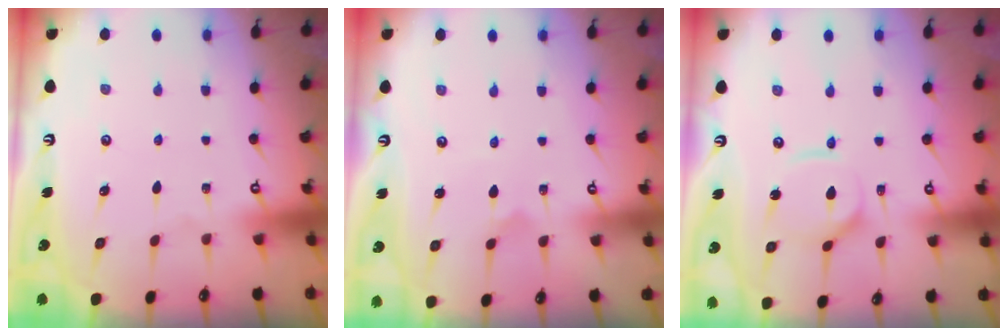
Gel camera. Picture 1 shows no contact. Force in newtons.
{"total": 0.7, "press": 0.7, "slide": 0.0}
{"total": 7.9, "press": 7.9, "slide": 0.6}